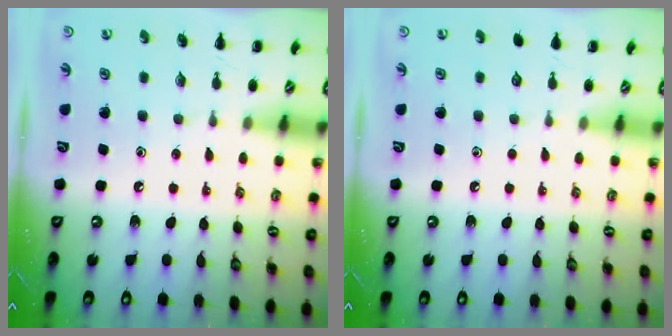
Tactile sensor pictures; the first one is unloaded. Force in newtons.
{"total": 0.0}